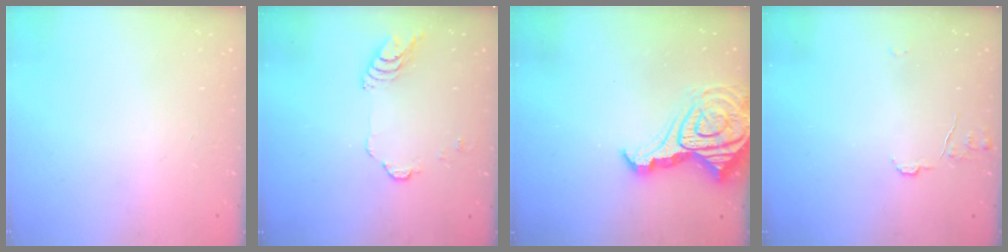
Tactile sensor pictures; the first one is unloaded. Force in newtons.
{"total": 6.8, "press": 6.7, "slide": 0.7}
{"total": 17.9, "press": 17.8, "slide": 1.9}
{"total": 6.8, "press": 6.8, "slide": 0.6}